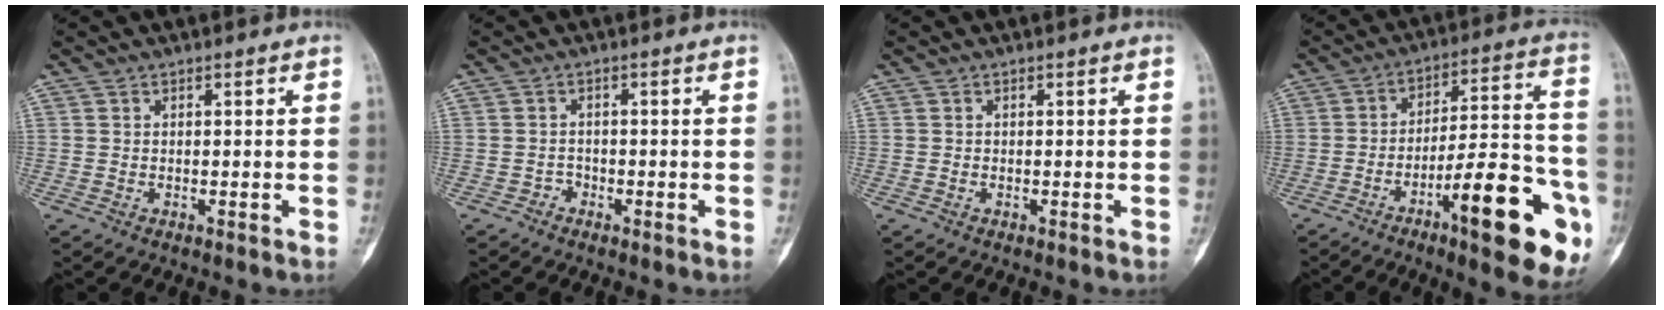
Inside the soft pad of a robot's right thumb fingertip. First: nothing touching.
{"total": 1.3, "force": [-0.9, 0.9, 0.0], "torque": [0.005, 0.005, -0.023]}
{"total": 0.0}
{"total": 21.5, "force": [-9.4, 5.6, 18.5], "torque": [-0.230, 0.052, -0.135]}